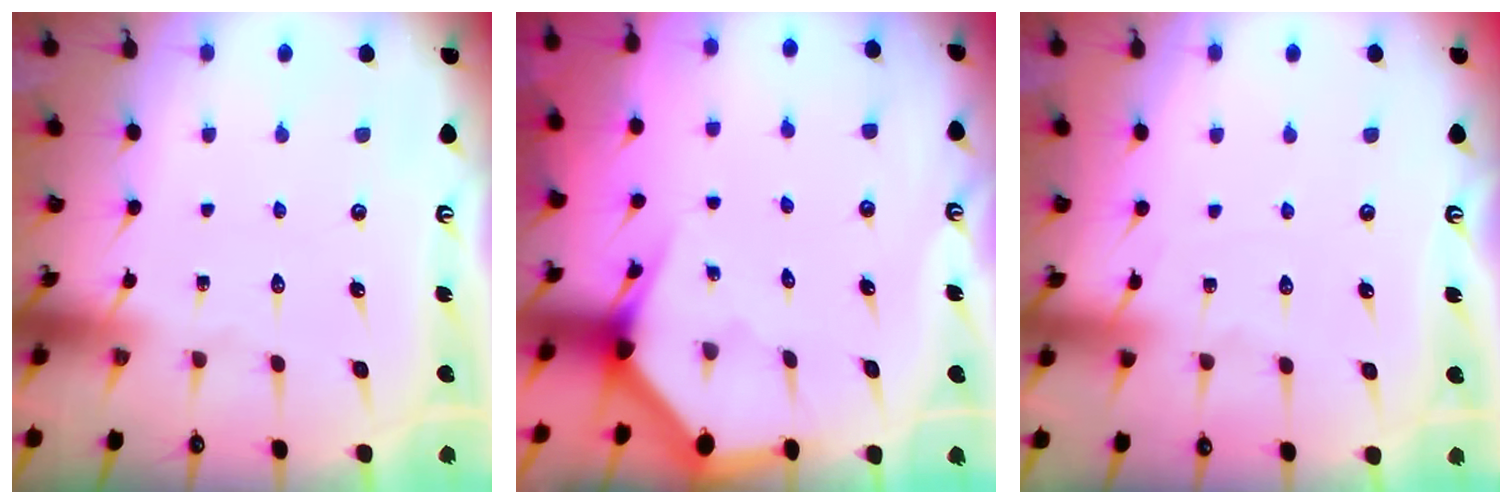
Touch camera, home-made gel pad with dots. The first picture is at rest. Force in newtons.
{"total": 2.9, "press": 2.9, "slide": 0.2}
{"total": 2.5, "press": 2.5, "slide": 0.3}